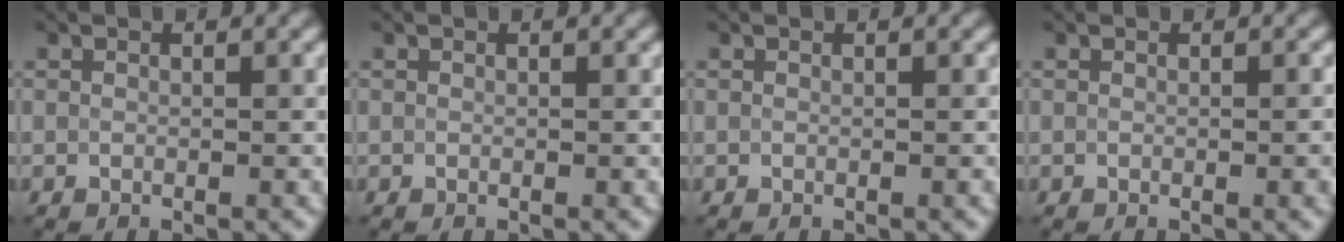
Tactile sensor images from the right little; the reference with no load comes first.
{"total": 0.0}
{"total": 0.0}
{"total": 1.2, "force": [-0.1, 0.2, 1.1], "torque": [-0.012, 0.000, -0.001]}